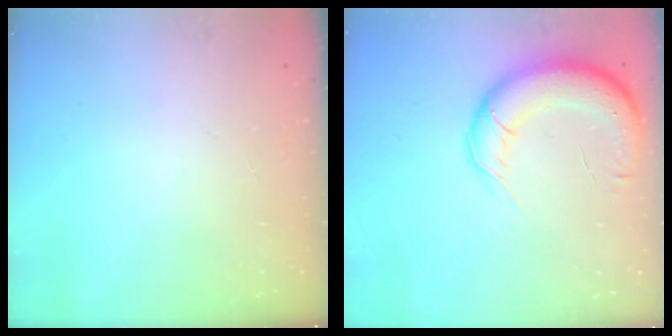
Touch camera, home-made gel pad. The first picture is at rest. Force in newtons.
{"total": 14.9, "press": 14.5, "slide": 3.5}